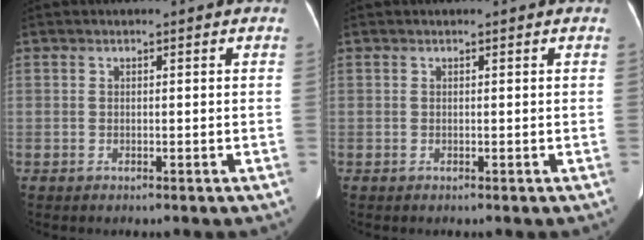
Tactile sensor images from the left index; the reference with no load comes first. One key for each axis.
{"total": 0.0}